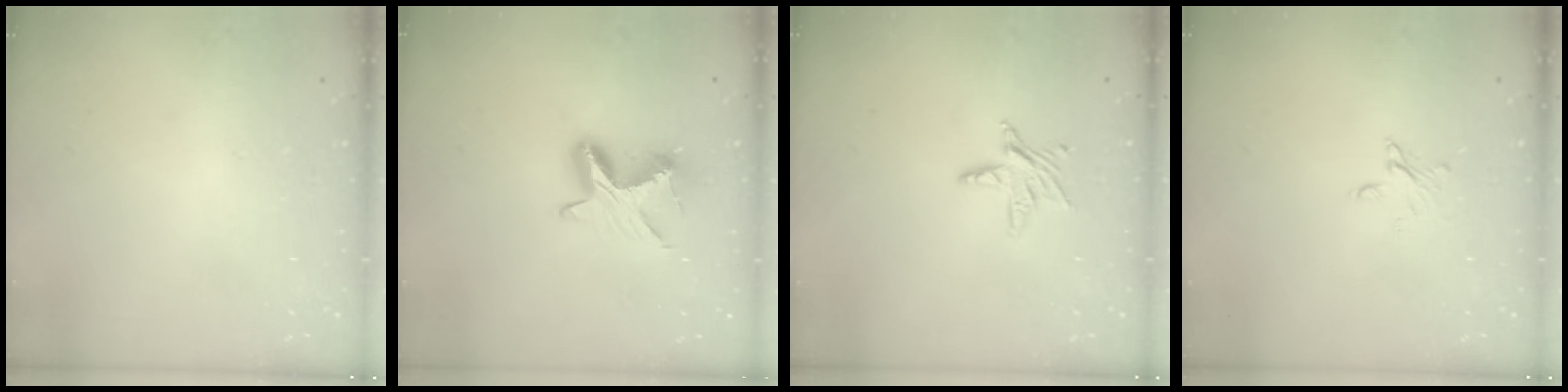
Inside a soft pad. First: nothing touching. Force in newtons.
{"total": 9.5, "press": 9.4, "slide": 0.5}
{"total": 6.7, "press": 6.7, "slide": 0.1}
{"total": 2.9, "press": 2.9, "slide": 0.3}